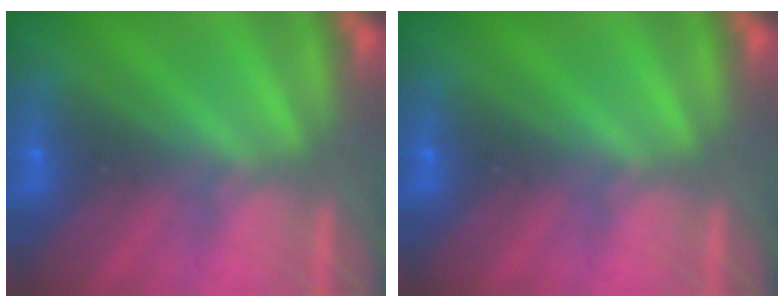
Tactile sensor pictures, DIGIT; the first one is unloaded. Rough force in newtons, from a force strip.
{"total": 0.0}